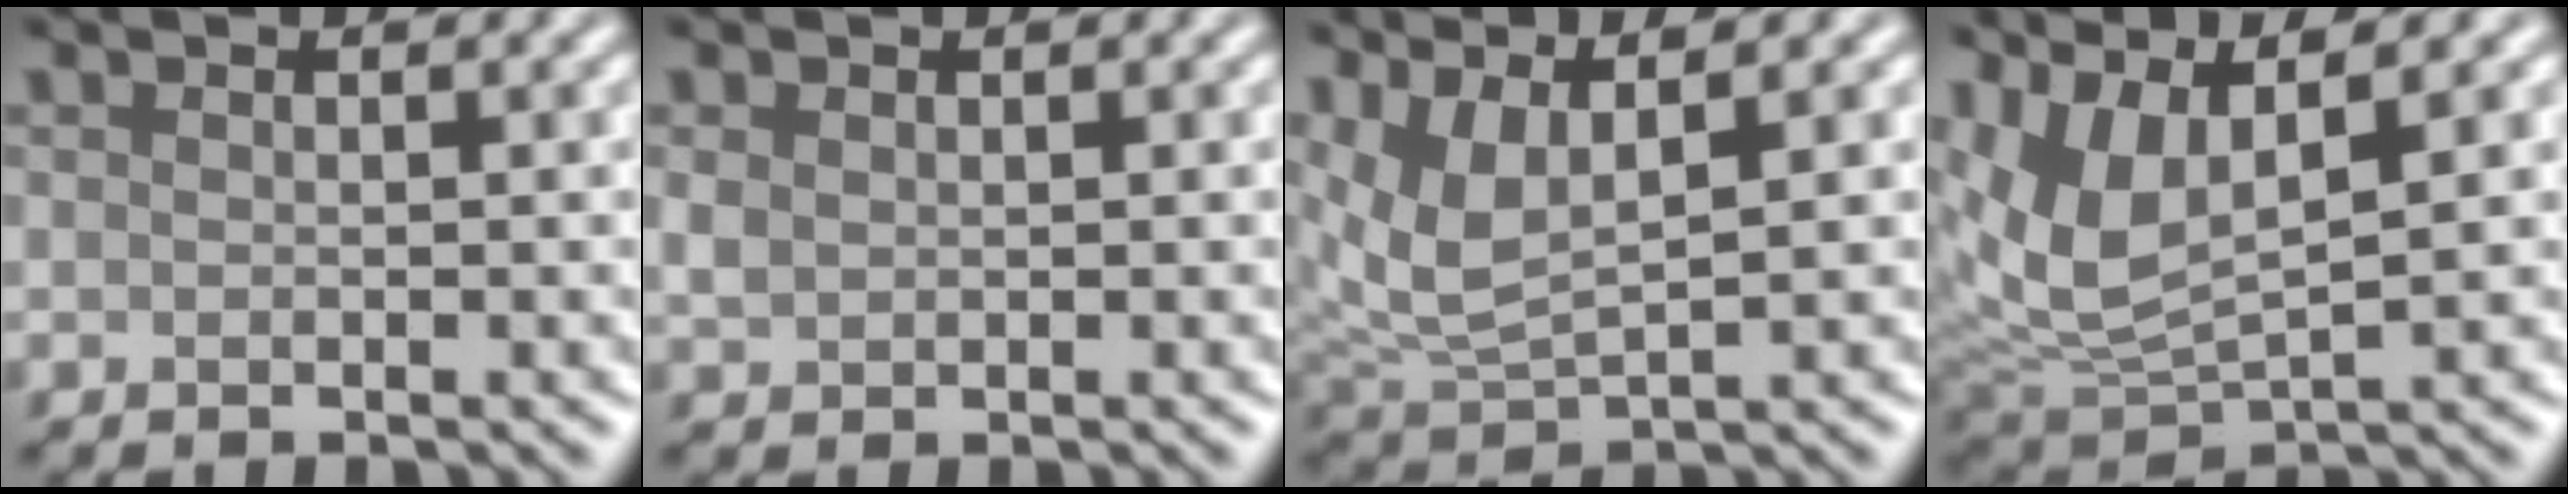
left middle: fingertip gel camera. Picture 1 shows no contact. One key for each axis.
{"total": 1.1, "fx": 0.2, "fy": 0.9, "fz": 0.5, "tx": -0.014, "ty": 0.000, "tz": 0.008}
{"total": 4.9, "fx": 2.3, "fy": 1.8, "fz": 3.9, "tx": -0.099, "ty": -0.002, "tz": 0.053}
{"total": 7.1, "fx": 2.7, "fy": 3.0, "fz": 5.8, "tx": -0.147, "ty": 0.002, "tz": 0.056}